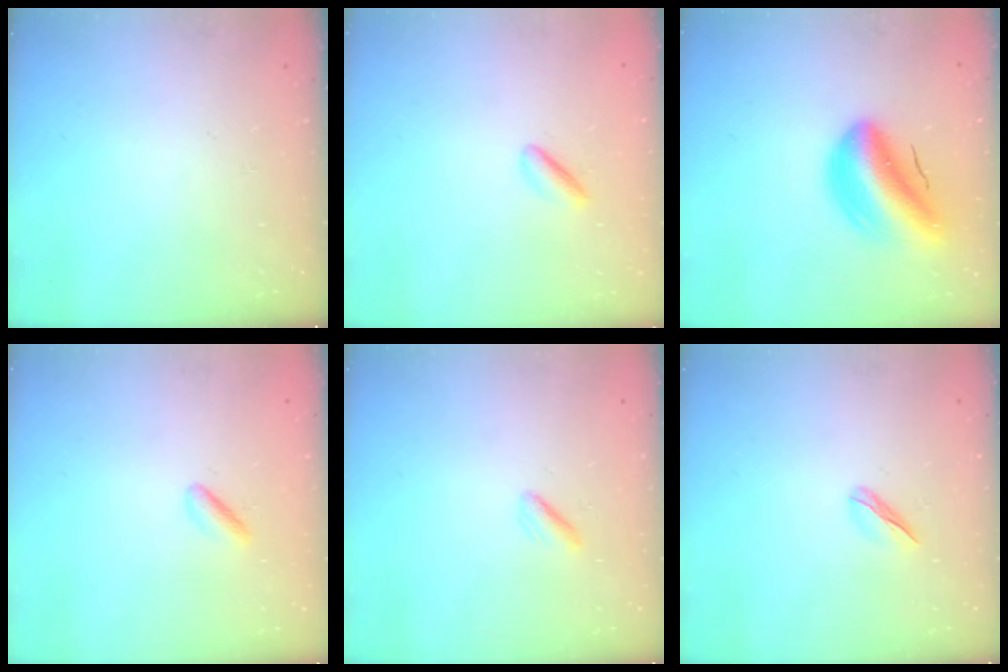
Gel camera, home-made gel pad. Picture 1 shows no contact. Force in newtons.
{"total": 1.8, "press": 1.7, "slide": 0.6}
{"total": 13.7, "press": 13.1, "slide": 3.8}
{"total": 2.1, "press": 1.9, "slide": 0.9}
{"total": 2.0, "press": 2.0, "slide": 0.6}
{"total": 3.2, "press": 3.1, "slide": 0.8}